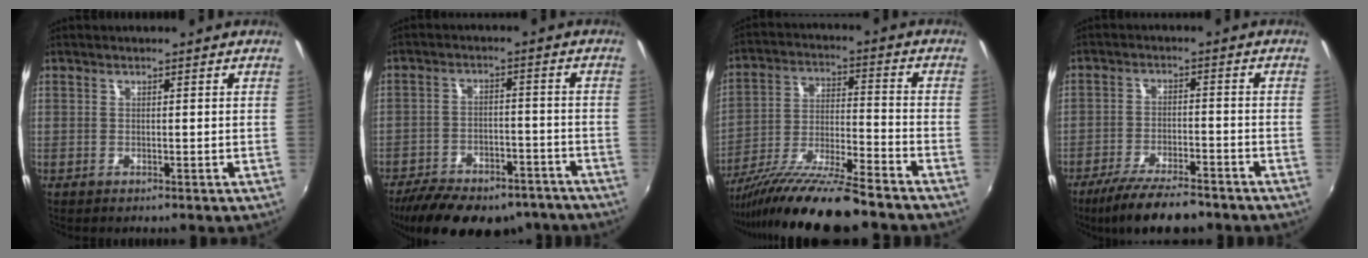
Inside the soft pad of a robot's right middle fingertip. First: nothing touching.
{"total": 21.4, "force": [-16.8, 8.9, 9.8], "torque": [-0.200, -0.007, -0.225]}
{"total": 16.4, "force": [-13.3, 0.9, 9.4], "torque": [-0.188, -0.028, -0.236]}
{"total": 11.4, "force": [-9.2, 2.7, 6.0], "torque": [-0.130, -0.020, -0.149]}